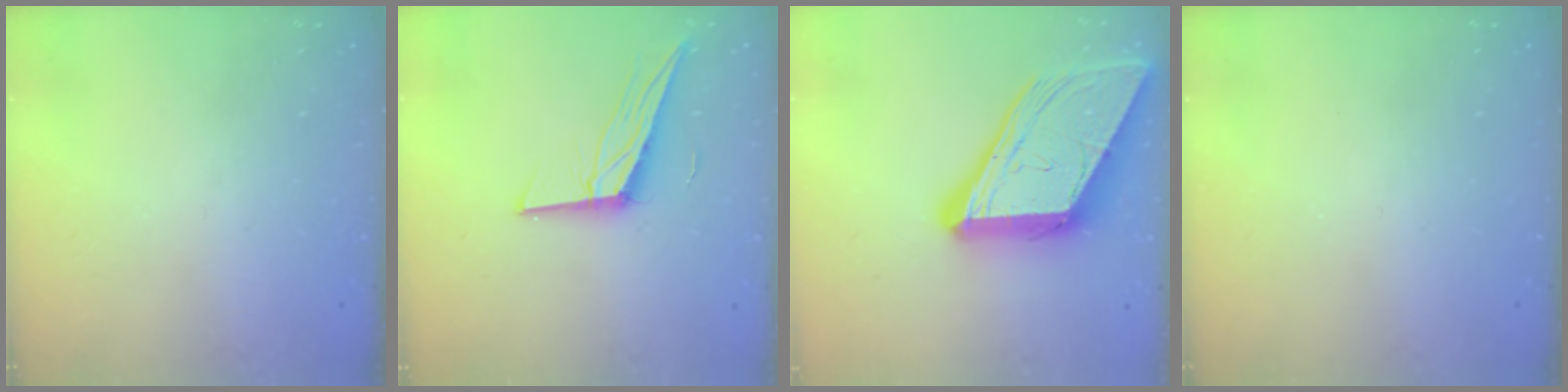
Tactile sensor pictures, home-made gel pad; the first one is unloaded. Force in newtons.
{"total": 12.7, "press": 12.6, "slide": 1.2}
{"total": 19.0, "press": 18.8, "slide": 2.1}
{"total": 0.0}